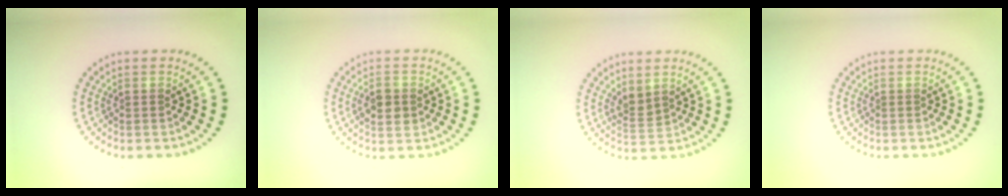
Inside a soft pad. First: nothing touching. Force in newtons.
{"total": 2.8, "press": 2.7, "slide": 0.2}
{"total": 1.6, "press": 1.4, "slide": 0.9}
{"total": 0.0}